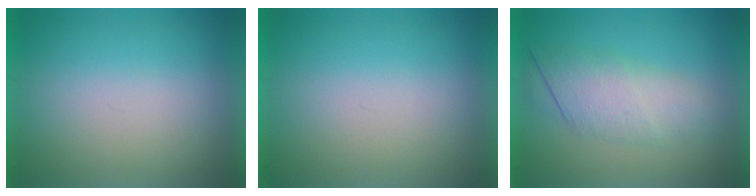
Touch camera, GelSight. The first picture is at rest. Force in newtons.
{"total": 0.0}
{"total": 3.0}